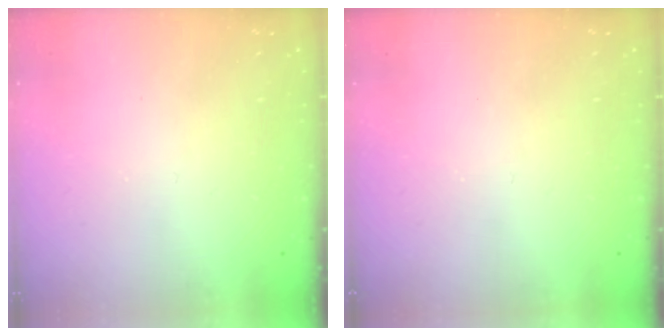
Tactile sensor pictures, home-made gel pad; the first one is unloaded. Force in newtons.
{"total": 0.0}